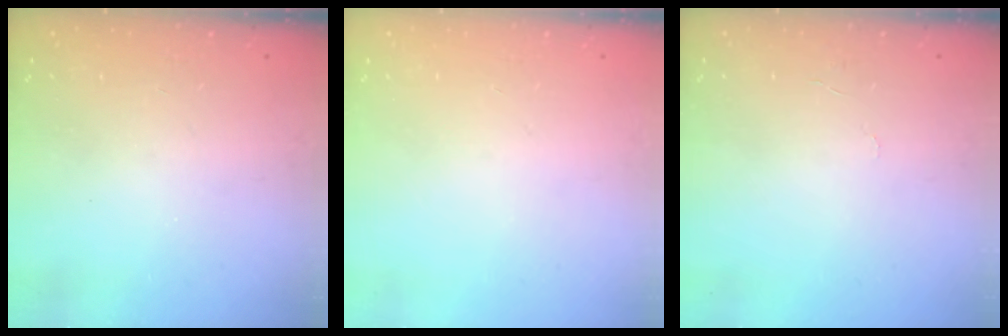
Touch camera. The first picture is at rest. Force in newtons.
{"total": 0.0}
{"total": 3.6, "press": 3.6, "slide": 0.3}